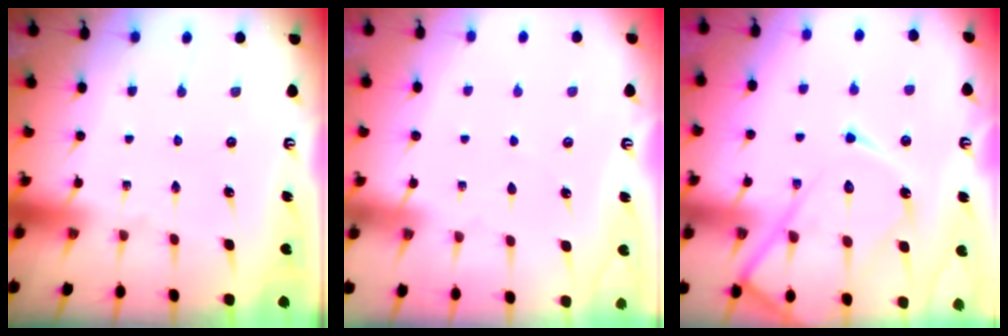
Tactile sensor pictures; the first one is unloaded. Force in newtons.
{"total": 2.1, "press": 2.0, "slide": 0.3}
{"total": 17.2, "press": 17.1, "slide": 1.7}